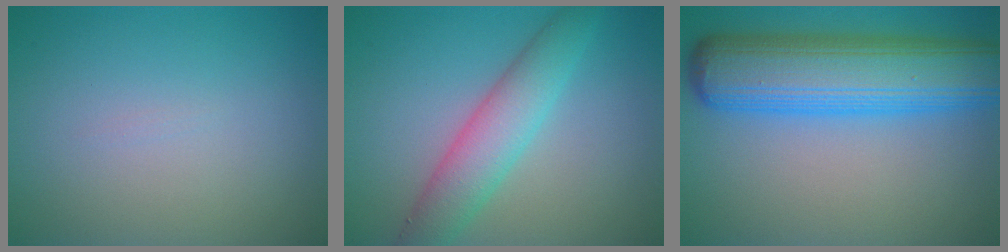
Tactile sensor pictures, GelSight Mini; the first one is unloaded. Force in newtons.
{"total": 4.8, "press": 4.8, "slide": 0.1}
{"total": 10.5, "press": 10.5, "slide": 0.4}